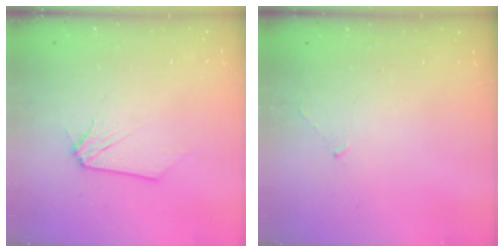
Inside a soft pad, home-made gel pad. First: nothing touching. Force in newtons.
{"total": 2.5, "press": 2.4, "slide": 0.6}